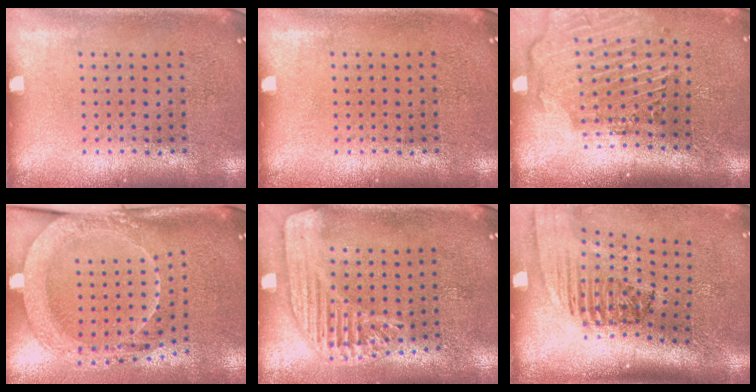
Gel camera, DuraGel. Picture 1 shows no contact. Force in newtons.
{"total": 0.0}
{"total": 2.9, "press": 2.3, "slide": 1.8}
{"total": 2.0, "press": 2.0, "slide": 0.3}
{"total": 1.6, "press": 1.6, "slide": 0.4}
{"total": 2.3, "press": 1.6, "slide": 1.7}